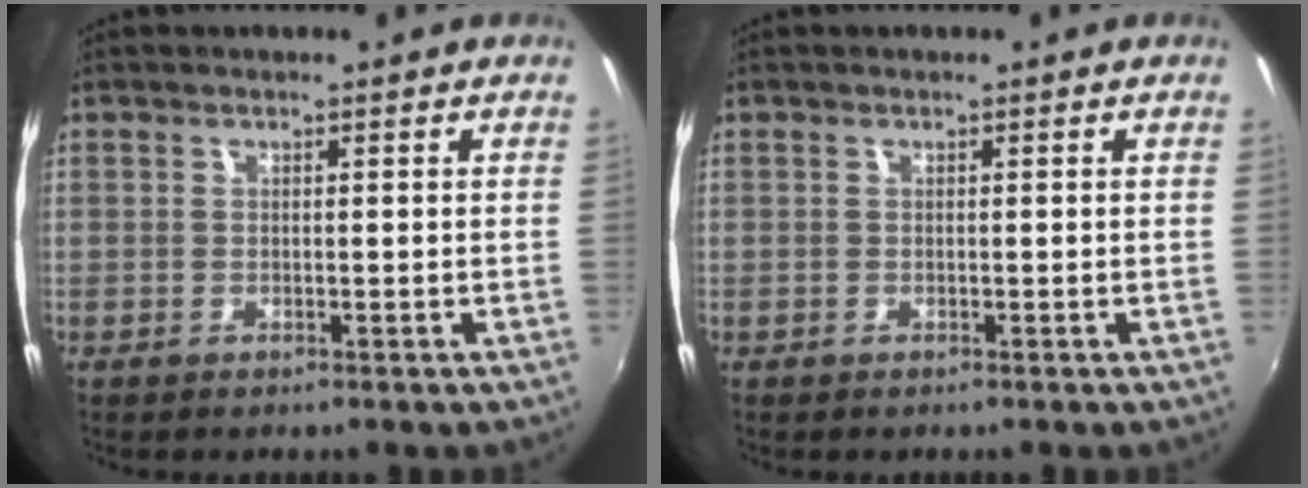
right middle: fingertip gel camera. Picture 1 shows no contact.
{"total": 0.0}